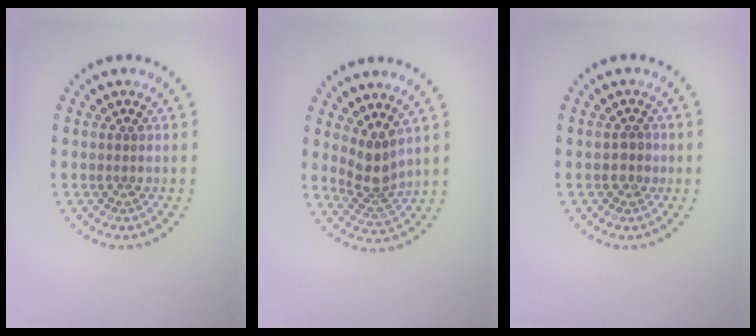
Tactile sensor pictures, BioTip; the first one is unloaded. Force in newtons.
{"total": 2.8, "press": 2.1, "slide": 1.8}
{"total": 1.5, "press": 1.4, "slide": 0.6}